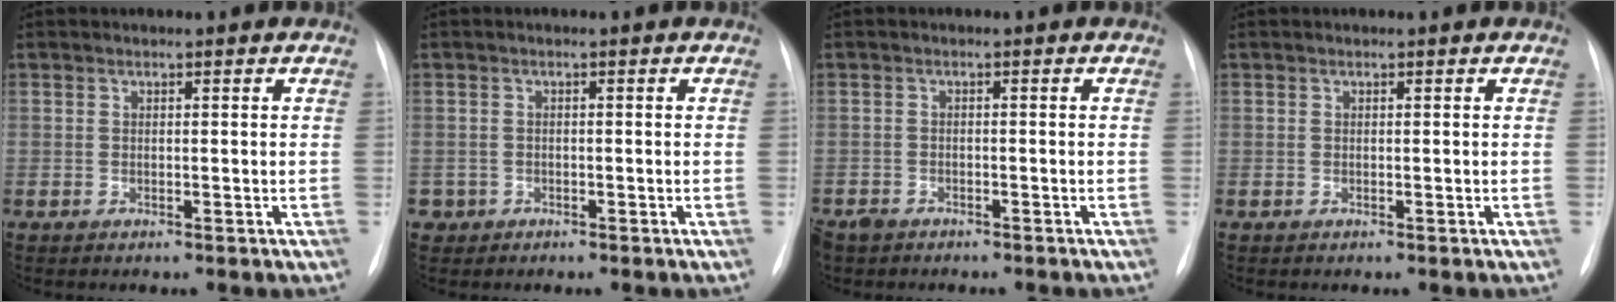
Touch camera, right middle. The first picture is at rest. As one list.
[{"total": 1.4, "force": [-0.7, 1.2, -0.1], "torque": [0.001, 0.007, -0.011]}, {"total": 3.4, "force": [-2.8, 1.8, 0.8], "torque": [-0.015, -0.001, -0.041]}, {"total": 0.0}]